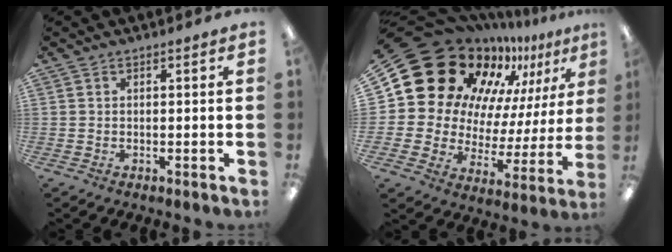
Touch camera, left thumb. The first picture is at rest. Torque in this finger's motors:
{"motor_torque": [0.43, 0.99, 1.40, -1.37, 0.42]}